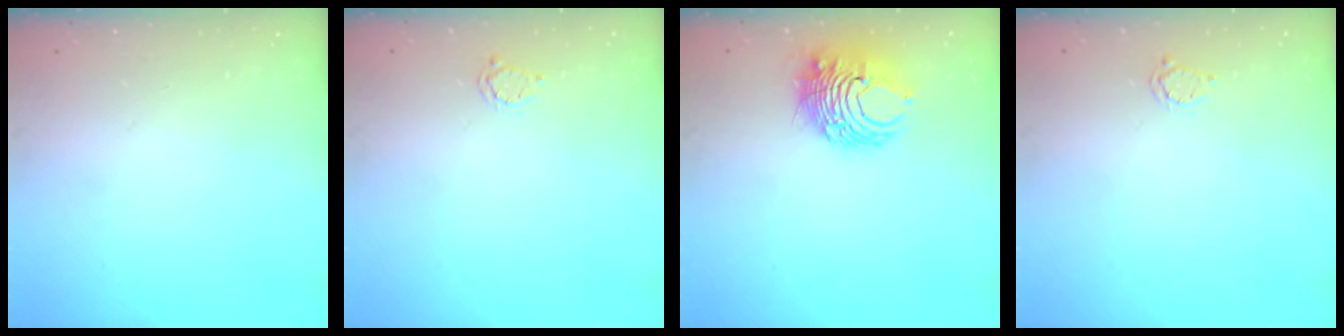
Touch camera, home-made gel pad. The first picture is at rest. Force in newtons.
{"total": 2.5, "press": 2.5, "slide": 0.4}
{"total": 9.1, "press": 9.0, "slide": 1.0}
{"total": 2.5, "press": 2.5, "slide": 0.4}